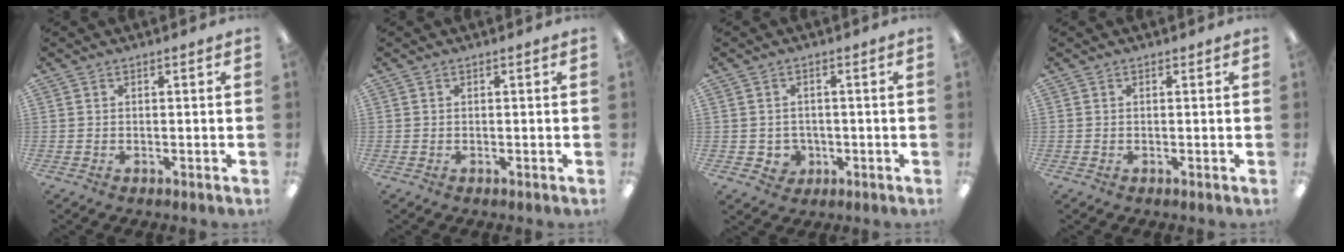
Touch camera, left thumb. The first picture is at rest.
{"total": 0.0}
{"total": 3.6, "force": [-0.3, 3.5, 0.8], "torque": [-0.010, 0.004, -0.005]}
{"total": 0.0}